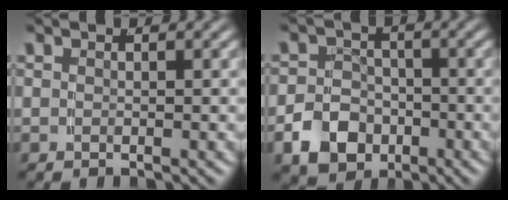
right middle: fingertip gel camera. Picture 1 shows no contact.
{"total": 6.6, "force": [-2.9, 5.5, 2.4], "torque": [-0.036, -0.012, -0.051]}